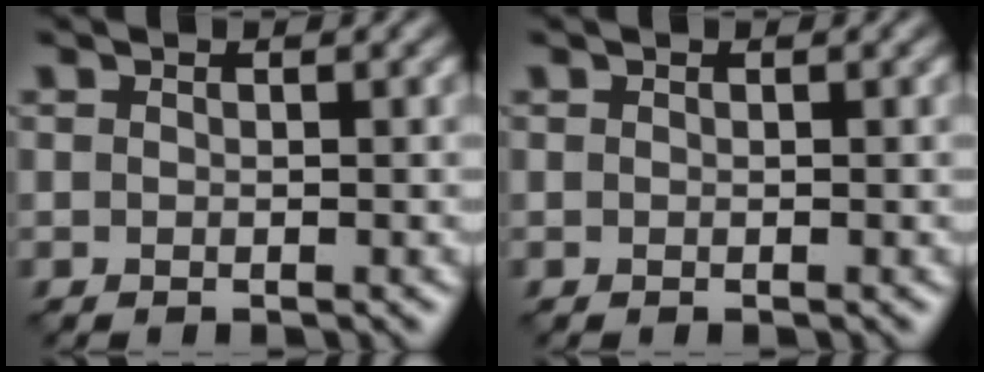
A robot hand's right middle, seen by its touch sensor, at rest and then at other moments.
{"total": 0.0}